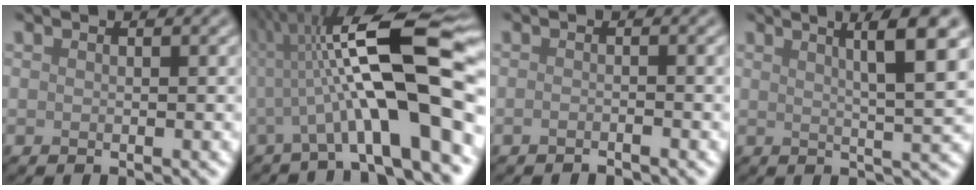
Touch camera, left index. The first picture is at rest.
{"total": 13.4, "force": [0.1, 2.9, 13.1], "torque": [-0.201, 0.033, -0.004]}
{"total": 0.8, "force": [-0.7, -0.1, 0.3], "torque": [-0.004, 0.002, -0.015]}
{"total": 6.4, "force": [2.7, 1.1, 5.7], "torque": [-0.066, 0.012, 0.039]}